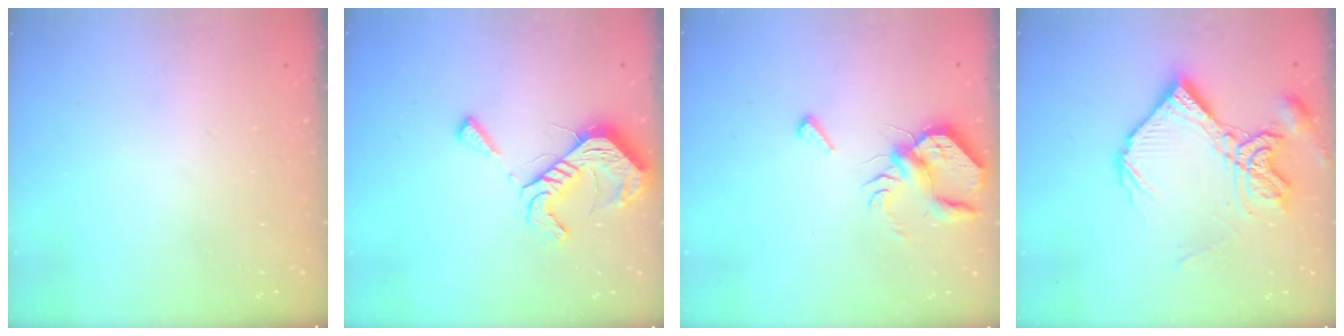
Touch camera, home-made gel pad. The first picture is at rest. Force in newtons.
{"total": 14.4, "press": 14.3, "slide": 0.5}
{"total": 7.2, "press": 7.2, "slide": 0.2}
{"total": 15.6, "press": 15.5, "slide": 1.8}